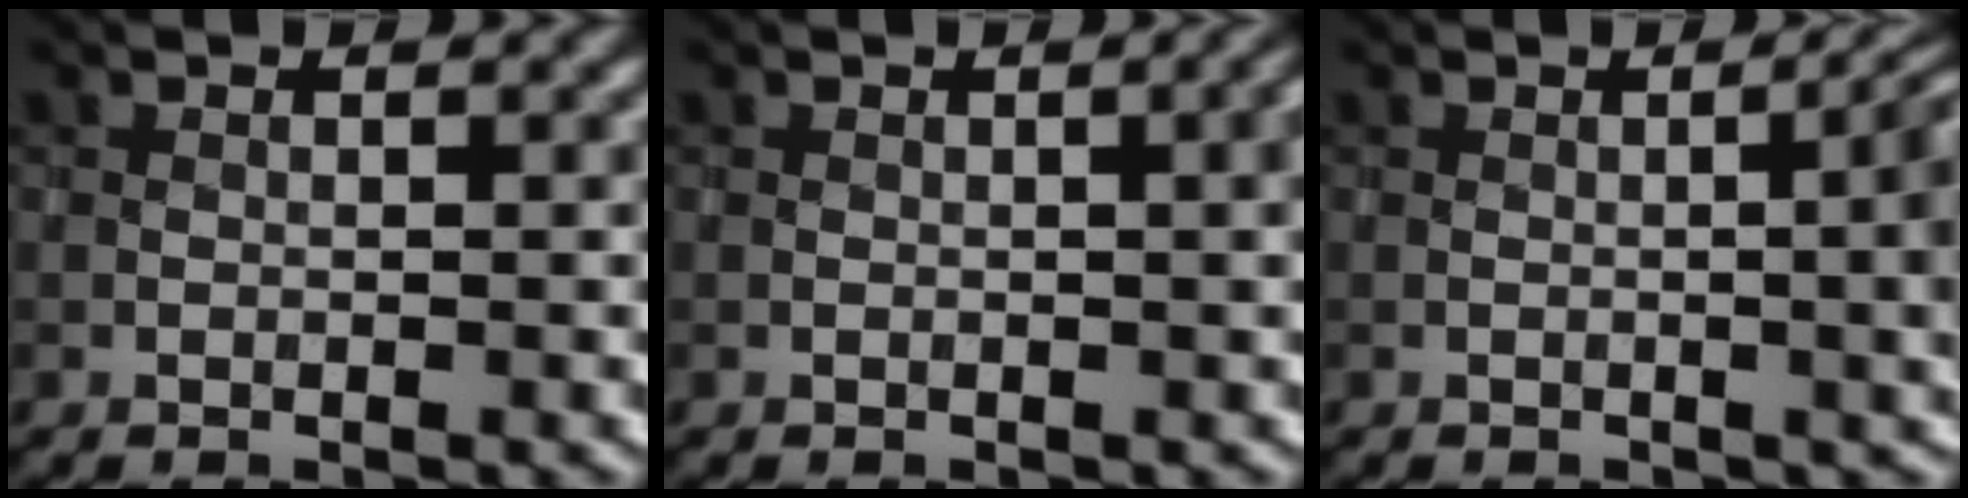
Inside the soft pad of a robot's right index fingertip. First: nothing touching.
{"total": 2.7, "force": [0.3, 0.8, 2.5], "torque": [-0.024, 0.006, 0.004]}
{"total": 7.6, "force": [0.0, 3.2, 6.9], "torque": [-0.053, 0.007, -0.002]}